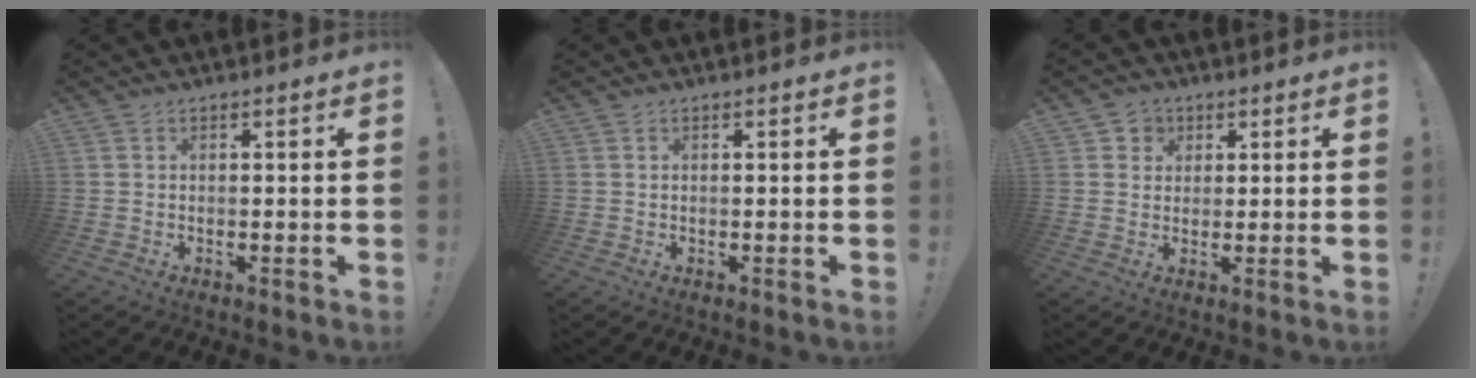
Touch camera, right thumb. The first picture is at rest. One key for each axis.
{"total": 0.0}
{"total": 3.9, "fx": 1.3, "fy": 3.6, "fz": 0.6, "tx": -0.003, "ty": -0.008, "tz": 0.022}